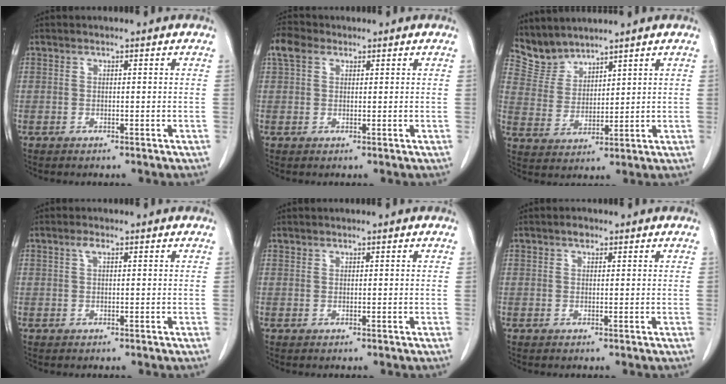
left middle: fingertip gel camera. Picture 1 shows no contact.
{"total": 3.6, "force": [1.9, 2.4, 1.9], "torque": [-0.048, 0.021, 0.042]}
{"total": 5.3, "force": [5.1, 1.1, -0.4], "torque": [-0.002, 0.006, 0.120]}
{"total": 1.5, "force": [0.7, 0.5, 1.2], "torque": [-0.026, 0.007, 0.014]}
{"total": 0.0}
{"total": 1.0, "force": [0.6, 0.6, 0.5], "torque": [-0.010, 0.001, 0.009]}